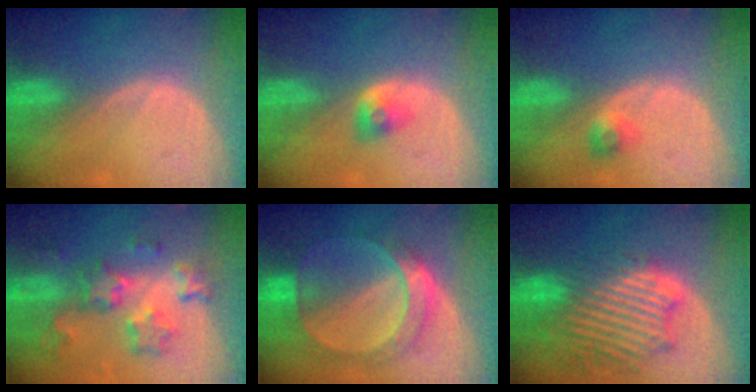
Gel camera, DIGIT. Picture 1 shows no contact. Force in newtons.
{"total": 2.7, "press": 2.4, "slide": 1.2}
{"total": 2.4, "press": 2.0, "slide": 1.3}
{"total": 9.2, "press": 8.1, "slide": 4.5}
{"total": 8.2, "press": 7.7, "slide": 2.7}
{"total": 13.6, "press": 11.7, "slide": 6.8}